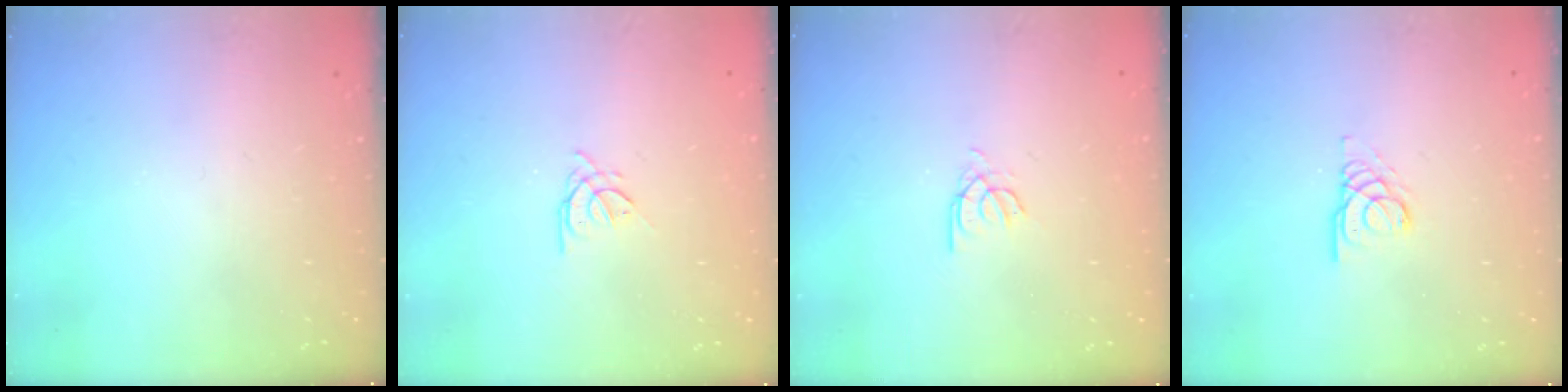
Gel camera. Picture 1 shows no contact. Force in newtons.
{"total": 1.9, "press": 1.8, "slide": 0.5}
{"total": 2.6, "press": 2.6, "slide": 0.2}
{"total": 3.4, "press": 3.4, "slide": 0.3}